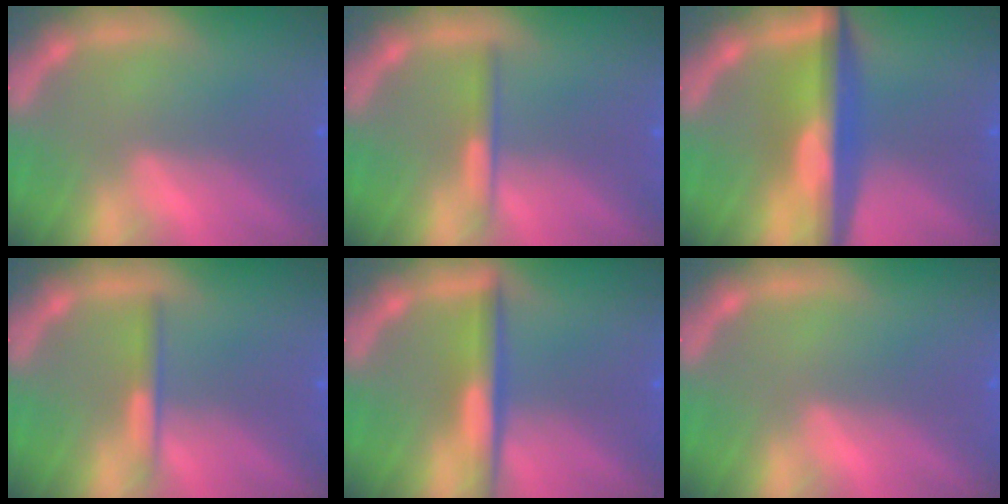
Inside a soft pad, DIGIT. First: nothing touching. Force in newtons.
{"total": 2.0}
{"total": 8.1}
{"total": 2.0}
{"total": 4.0}
{"total": 0.0}